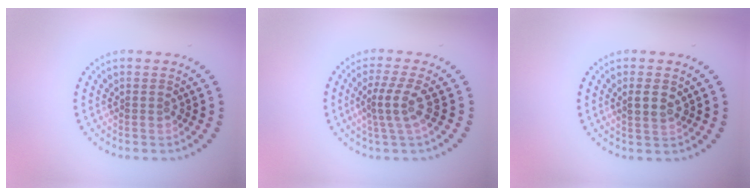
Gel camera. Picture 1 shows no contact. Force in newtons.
{"total": 2.8, "press": 2.1, "slide": 1.8}
{"total": 1.5, "press": 1.4, "slide": 0.4}